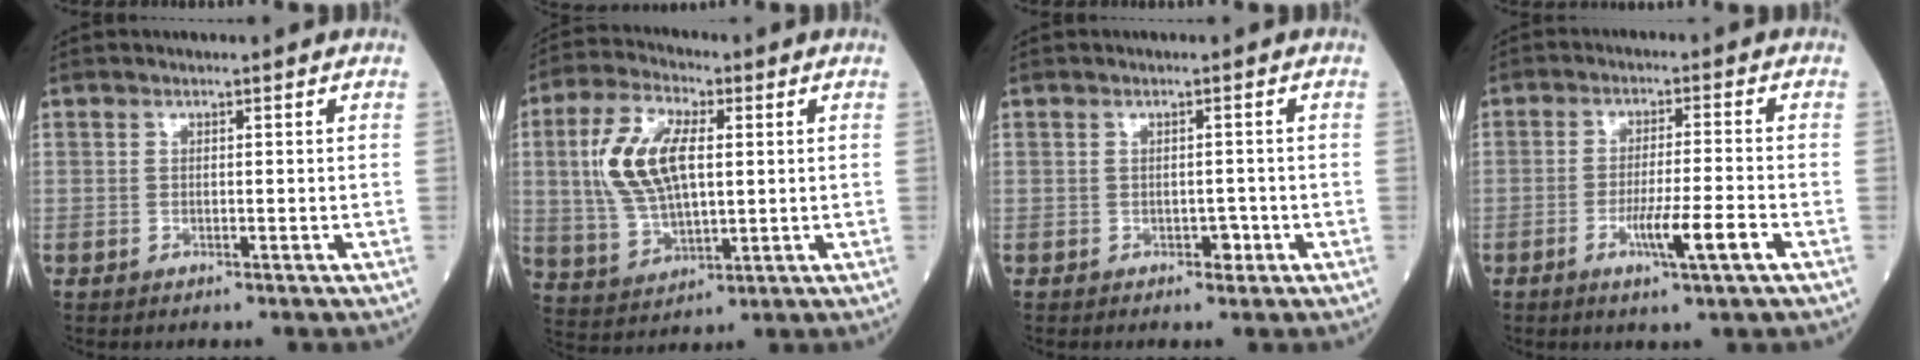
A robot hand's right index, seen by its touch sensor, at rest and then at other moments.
{"total": 12.3, "force": [2.2, 5.3, 10.9], "torque": [-0.240, 0.011, 0.046]}
{"total": 1.4, "force": [-0.5, 0.9, 1.0], "torque": [-0.012, 0.001, -0.004]}
{"total": 6.8, "force": [-2.8, -0.3, 6.2], "torque": [-0.106, -0.011, -0.050]}